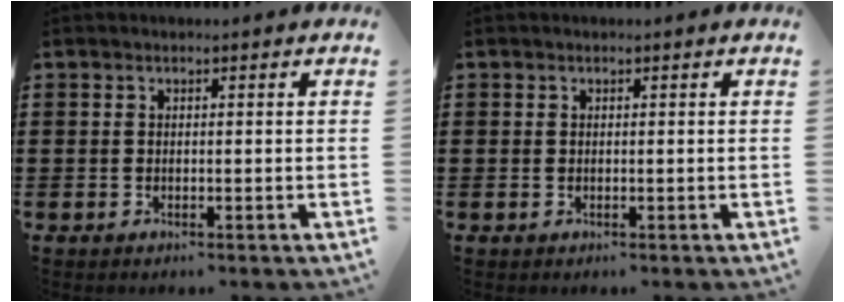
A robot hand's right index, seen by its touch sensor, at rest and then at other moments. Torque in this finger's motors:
{"motor_torque": [-1.17, 0.96, -0.27, -0.11]}